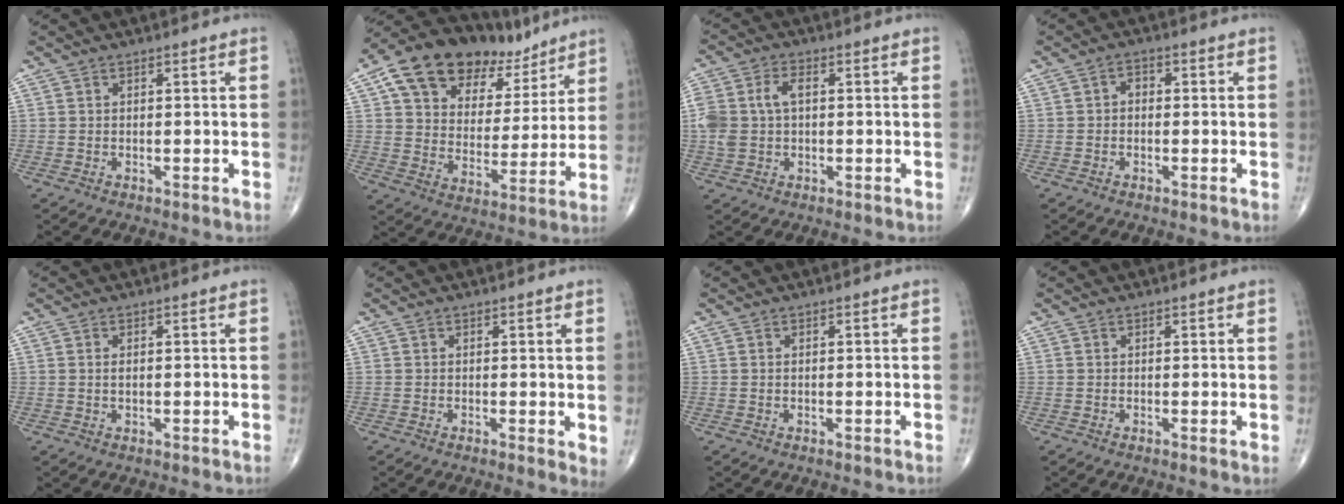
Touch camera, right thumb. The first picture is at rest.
{"total": 20.2, "force": [12.1, 12.2, 10.7], "torque": [-0.133, -0.018, 0.203]}
{"total": 7.9, "force": [0.6, 5.1, 6.0], "torque": [-0.143, 0.021, 0.014]}
{"total": 2.0, "force": [-0.1, 1.5, 1.4], "torque": [-0.011, 0.011, -0.007]}
{"total": 0.9, "force": [0.2, 0.3, 0.8], "torque": [-0.016, -0.003, 0.006]}
{"total": 2.1, "force": [0.7, 0.7, 1.9], "torque": [-0.027, -0.010, 0.008]}
{"total": 0.0}
{"total": 0.5, "force": [0.3, 0.0, 0.4], "torque": [-0.005, -0.003, 0.002]}